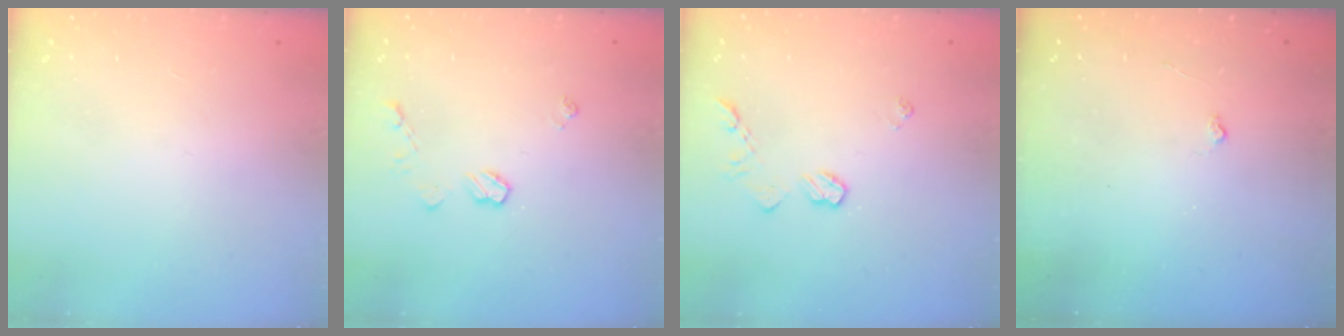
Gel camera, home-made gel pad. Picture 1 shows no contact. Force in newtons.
{"total": 5.5, "press": 5.4, "slide": 0.6}
{"total": 5.6, "press": 5.6, "slide": 0.4}
{"total": 3.0, "press": 3.0, "slide": 0.3}